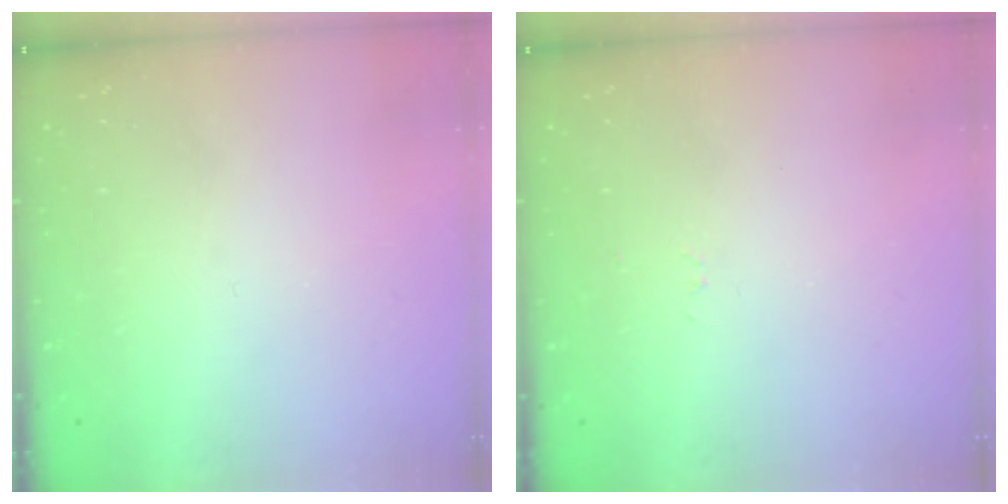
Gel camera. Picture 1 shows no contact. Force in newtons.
{"total": 2.6, "press": 2.6, "slide": 0.4}